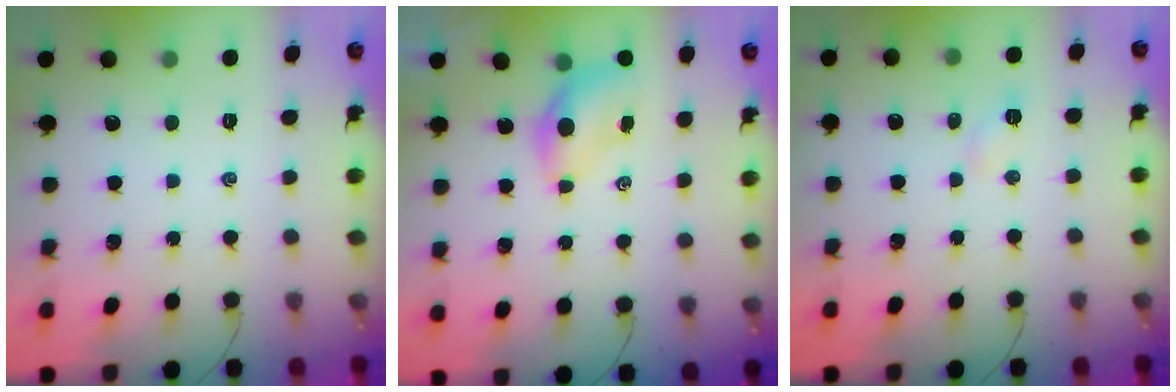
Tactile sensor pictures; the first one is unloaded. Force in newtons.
{"total": 4.9, "press": 4.8, "slide": 0.7}
{"total": 3.3, "press": 3.2, "slide": 1.1}